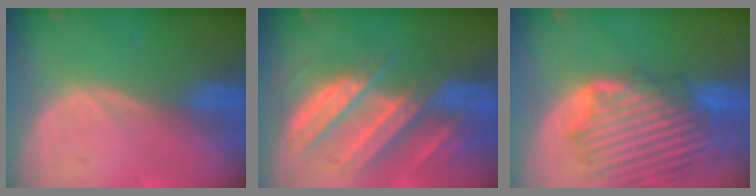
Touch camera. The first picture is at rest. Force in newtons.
{"total": 10.3, "press": 9.1, "slide": 4.8}
{"total": 12.0, "press": 11.3, "slide": 4.1}